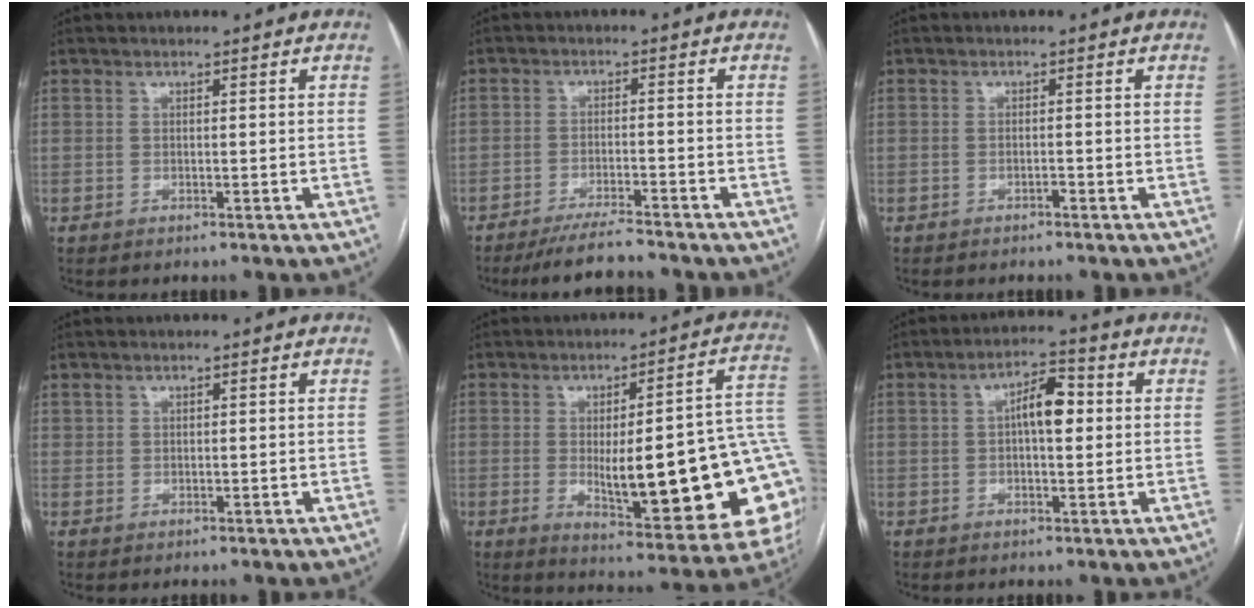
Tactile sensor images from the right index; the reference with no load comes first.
{"total": 6.3, "force": [-5.8, 0.0, 2.4], "torque": [-0.037, -0.017, -0.101]}
{"total": 0.6, "force": [-0.5, 0.2, 0.3], "torque": [-0.008, 0.000, -0.007]}
{"total": 0.8, "force": [0.5, 0.6, 0.2], "torque": [0.003, 0.001, 0.008]}
{"total": 25.7, "force": [-3.1, 5.8, 24.8], "torque": [-0.235, 0.011, -0.025]}
{"total": 6.0, "force": [0.8, 2.1, 5.5], "torque": [-0.093, 0.017, 0.010]}